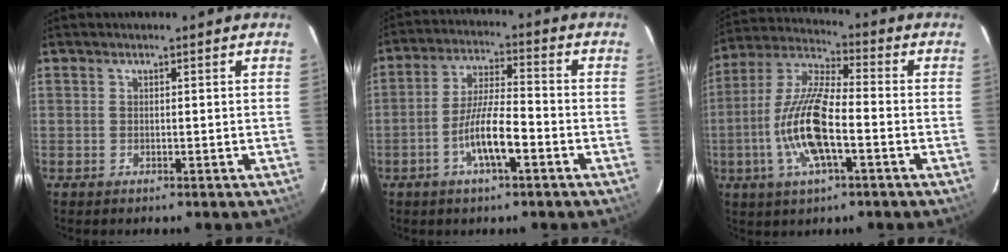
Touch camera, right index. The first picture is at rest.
{"total": 8.6, "force": [-3.8, 1.6, 7.6], "torque": [-0.150, -0.001, -0.068]}
{"total": 14.3, "force": [-4.0, 4.1, 13.1], "torque": [-0.274, -0.004, -0.082]}